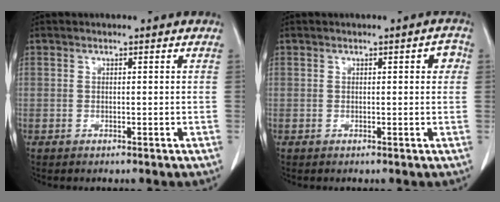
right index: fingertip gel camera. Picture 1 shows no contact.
{"total": 1.9, "force": [0.4, 0.7, 1.7], "torque": [-0.015, 0.006, 0.003]}